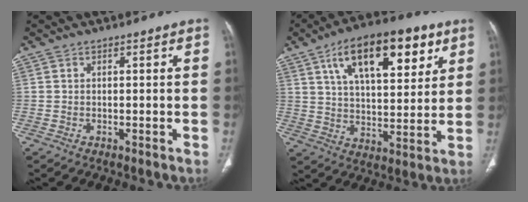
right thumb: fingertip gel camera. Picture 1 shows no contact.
{"total": 20.2, "force": [9.6, 9.0, 15.3], "torque": [-0.206, -0.024, 0.157]}